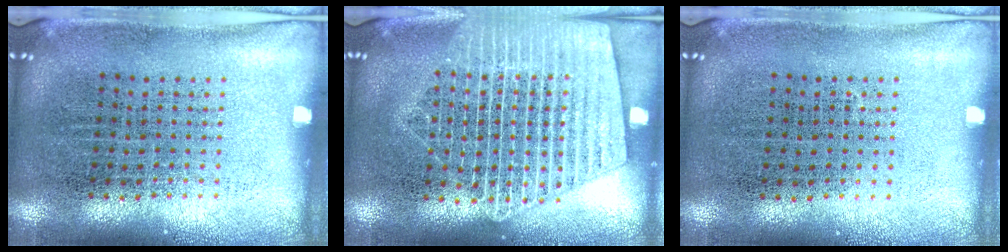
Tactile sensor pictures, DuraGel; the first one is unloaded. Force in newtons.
{"total": 2.8, "press": 2.8, "slide": 0.3}
{"total": 0.0}